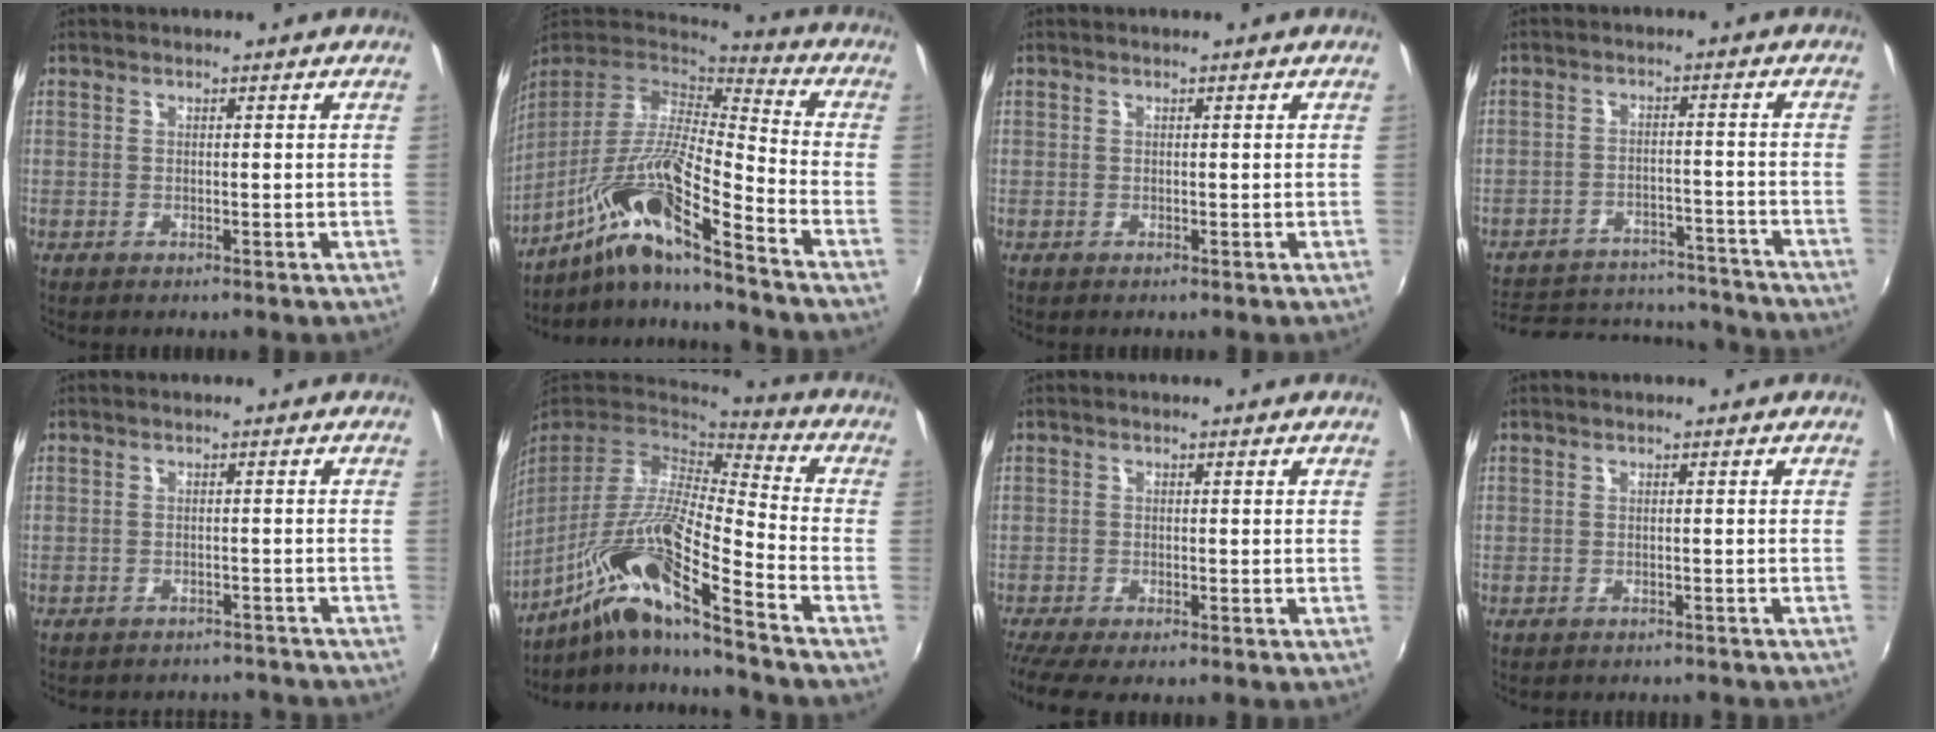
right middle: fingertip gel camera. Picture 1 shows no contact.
{"total": 15.2, "force": [-10.5, 0.0, 11.0], "torque": [-0.186, -0.023, -0.207]}
{"total": 0.0}
{"total": 20.0, "force": [-17.3, 7.5, 6.6], "torque": [-0.147, 0.030, -0.215]}
{"total": 10.0, "force": [-9.0, 3.5, 2.6], "torque": [-0.062, 0.002, -0.109]}
{"total": 17.3, "force": [-11.4, 0.5, 13.0], "torque": [-0.224, -0.032, -0.227]}
{"total": 4.6, "force": [-3.9, 0.3, 2.3], "torque": [-0.058, -0.027, -0.071]}
{"total": 4.2, "force": [-3.8, 1.2, 1.3], "torque": [-0.029, -0.011, -0.050]}